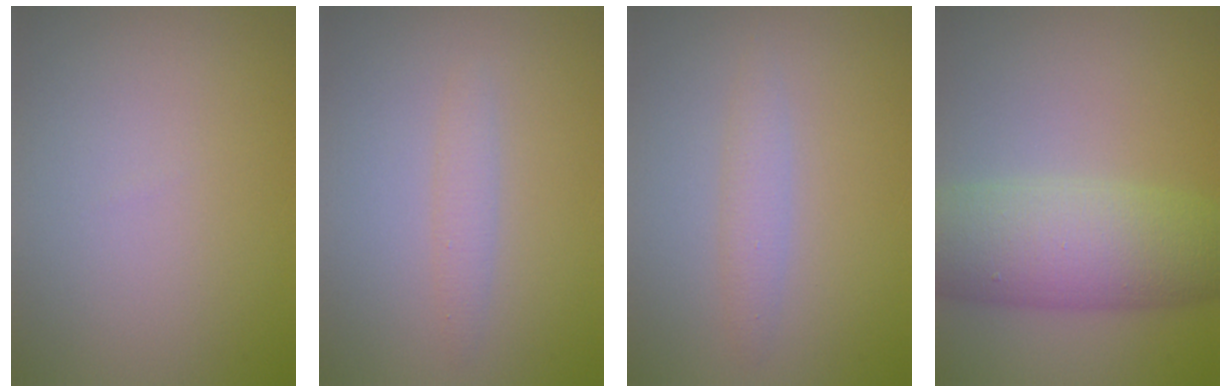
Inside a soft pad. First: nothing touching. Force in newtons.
{"total": 1.3, "press": 1.3, "slide": 0.0}
{"total": 1.6, "press": 1.6, "slide": 0.0}
{"total": 8.4, "press": 8.4, "slide": 0.2}